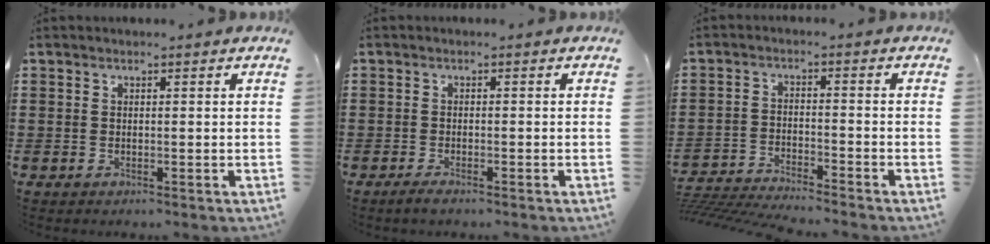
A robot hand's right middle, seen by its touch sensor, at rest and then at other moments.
{"total": 1.2, "force": [-0.9, 0.2, 0.7], "torque": [-0.015, -0.005, -0.016]}
{"total": 4.2, "force": [-4.2, -0.2, 0.6], "torque": [-0.030, -0.010, -0.091]}